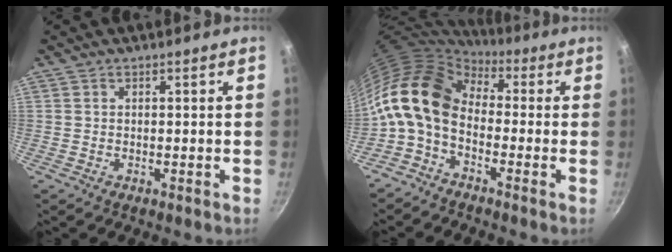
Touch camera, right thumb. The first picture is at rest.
{"total": 14.8, "force": [-0.9, 10.2, 10.6], "torque": [-0.193, 0.035, -0.041]}